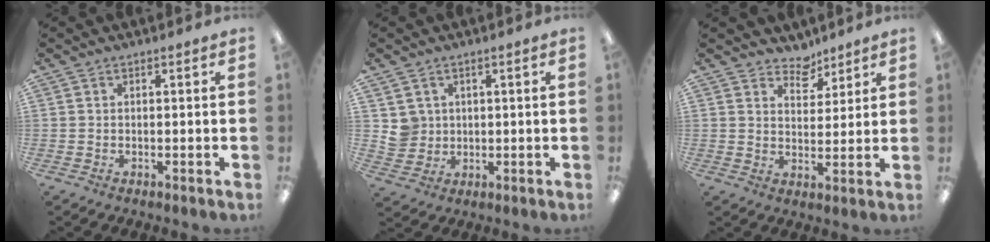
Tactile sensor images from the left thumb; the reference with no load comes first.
{"total": 4.6, "force": [1.8, 4.2, 0.3], "torque": [-0.006, -0.001, 0.033]}
{"total": 5.6, "force": [4.7, 2.9, 1.0], "torque": [-0.005, -0.033, 0.082]}